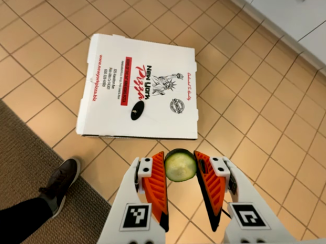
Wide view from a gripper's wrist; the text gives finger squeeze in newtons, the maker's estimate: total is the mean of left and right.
{"total": 7.1, "left": 7.3, "right": 6.9}